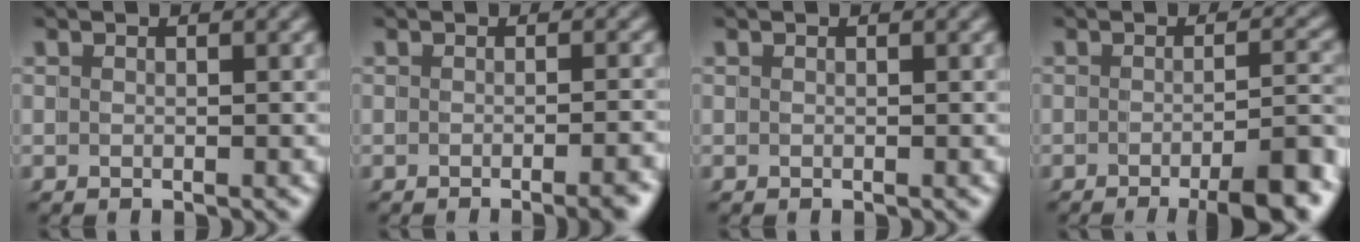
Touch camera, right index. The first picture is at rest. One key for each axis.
{"total": 2.5, "fx": -2.1, "fy": -0.8, "fz": 1.1, "tx": 0.001, "ty": 0.003, "tz": -0.033}
{"total": 0.0}
{"total": 6.0, "fx": -4.4, "fy": -0.3, "fz": 4.1, "tx": -0.038, "ty": -0.006, "tz": -0.063}